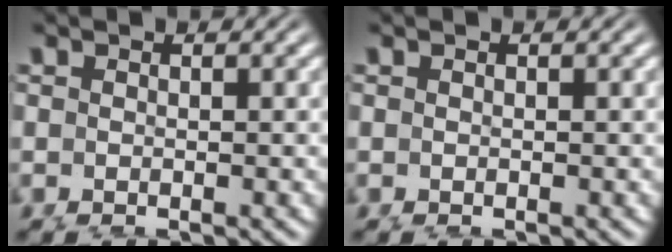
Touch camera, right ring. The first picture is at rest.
{"total": 0.0}